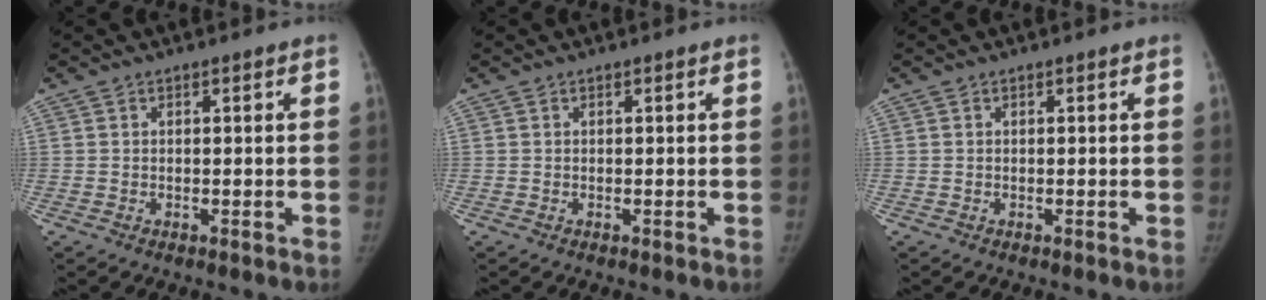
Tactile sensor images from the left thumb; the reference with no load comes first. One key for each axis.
{"total": 0.0}
{"total": 0.0}